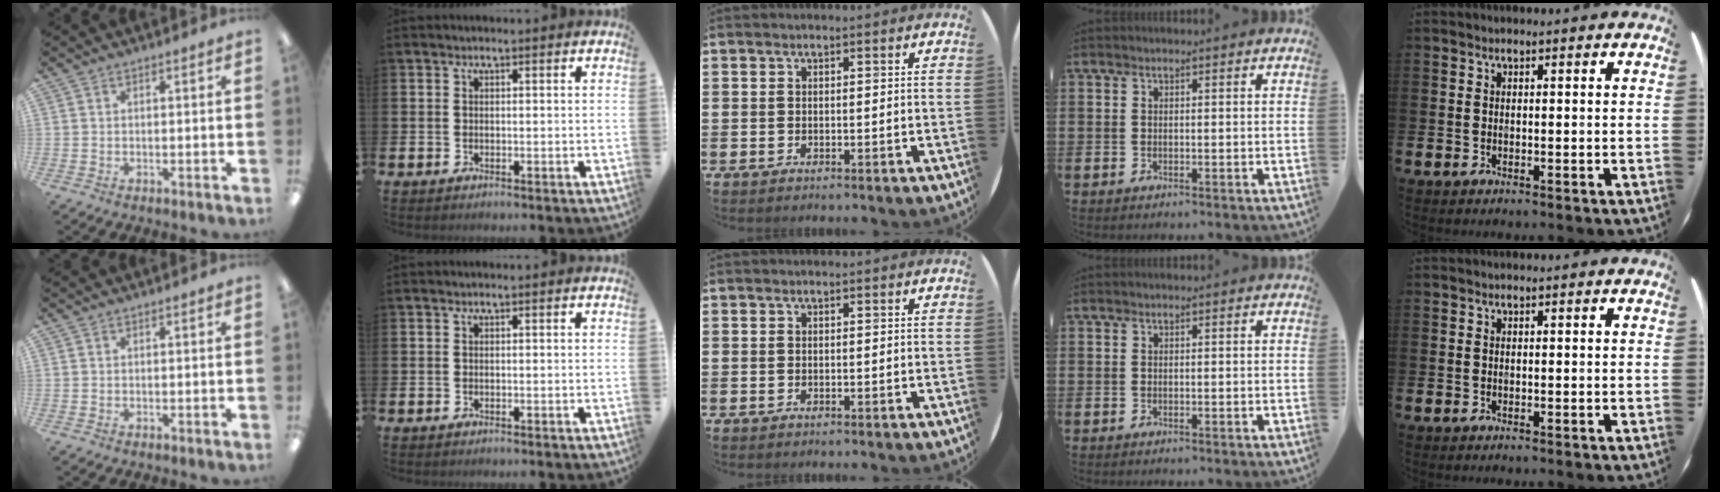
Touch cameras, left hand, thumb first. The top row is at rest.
{}